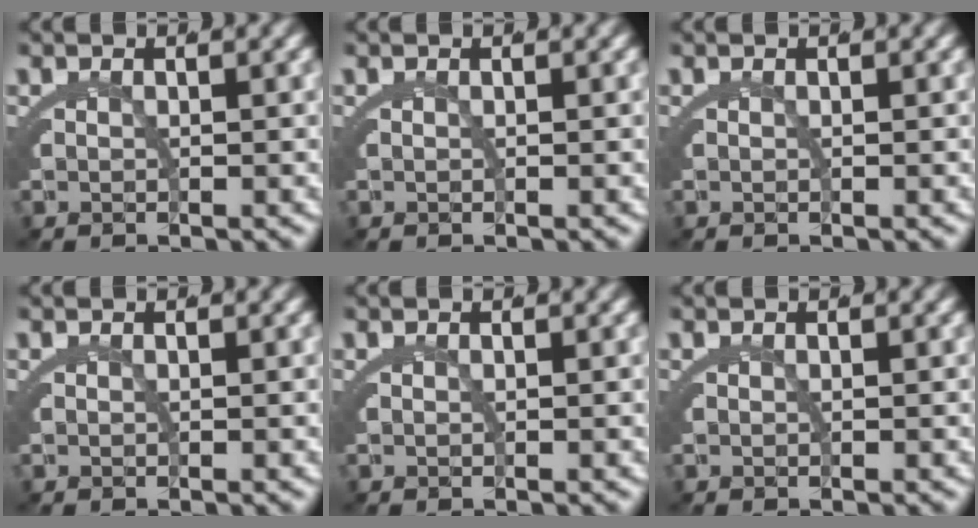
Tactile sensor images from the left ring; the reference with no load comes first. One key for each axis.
{"total": 0.0}
{"total": 0.0}
{"total": 0.0}
{"total": 0.0}
{"total": 0.0}